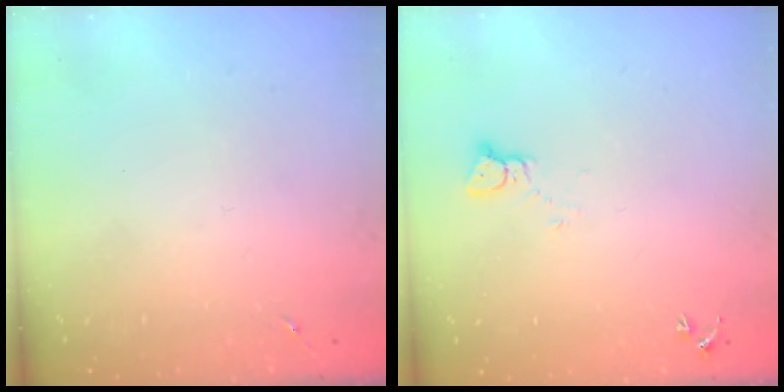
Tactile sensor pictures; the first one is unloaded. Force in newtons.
{"total": 2.2, "press": 2.2, "slide": 0.2}